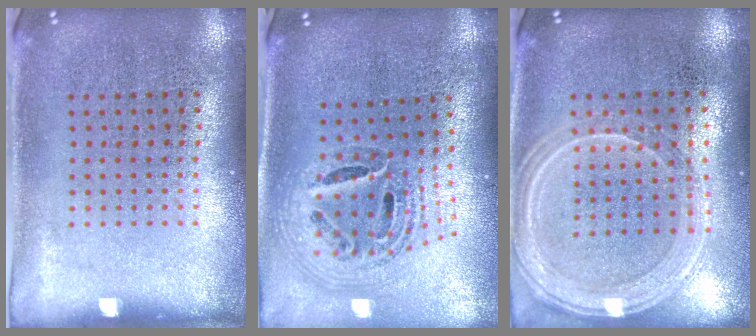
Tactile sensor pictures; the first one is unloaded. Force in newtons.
{"total": 1.7, "press": 1.5, "slide": 0.9}
{"total": 1.3, "press": 1.3, "slide": 0.1}